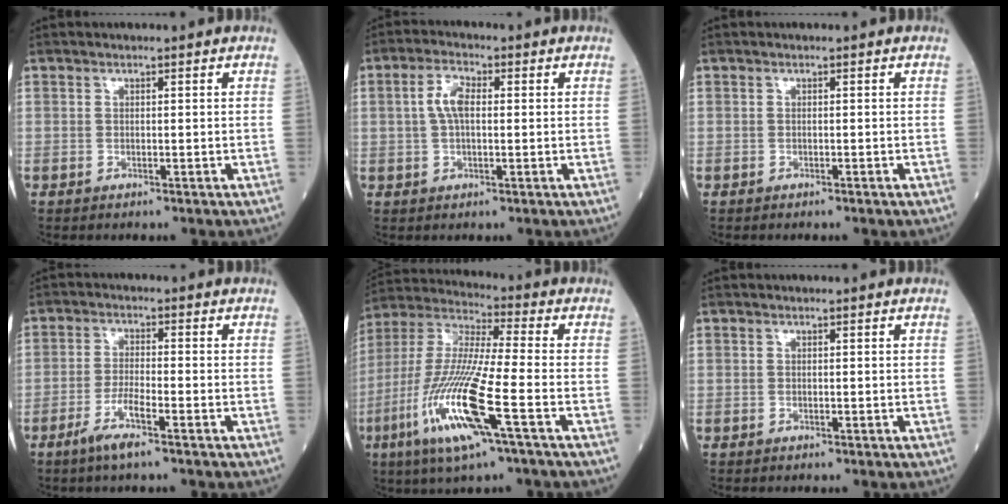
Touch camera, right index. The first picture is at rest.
{"total": 4.3, "force": [0.6, 1.8, 3.9], "torque": [-0.087, 0.013, 0.011]}
{"total": 0.0}
{"total": 4.8, "force": [-2.9, -0.1, 3.8], "torque": [-0.077, -0.007, -0.060]}
{"total": 17.0, "force": [-6.5, 1.0, 15.7], "torque": [-0.338, -0.022, -0.126]}
{"total": 0.0}